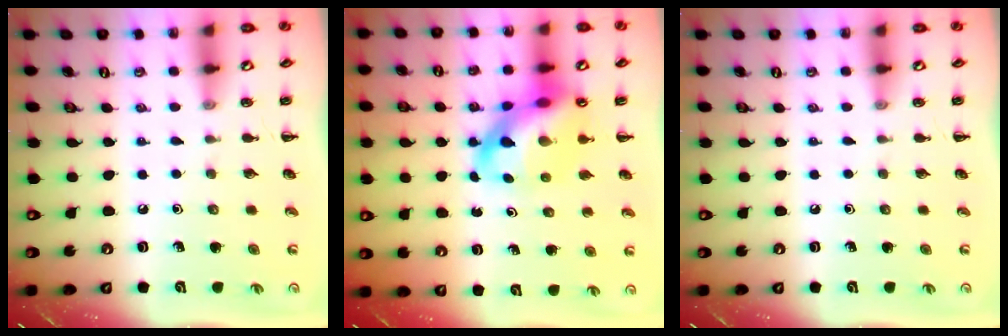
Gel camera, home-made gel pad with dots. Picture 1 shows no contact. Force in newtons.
{"total": 13.8, "press": 13.3, "slide": 3.7}
{"total": 0.0}